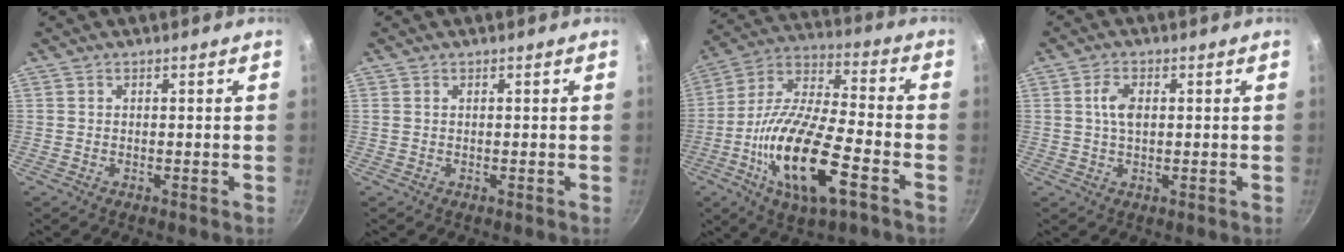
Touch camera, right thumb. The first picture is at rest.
{"total": 0.0}
{"total": 20.6, "force": [-7.5, 7.1, 17.8], "torque": [-0.336, 0.024, -0.150]}
{"total": 4.0, "force": [0.7, 2.3, 3.2], "torque": [-0.057, 0.004, 0.010]}